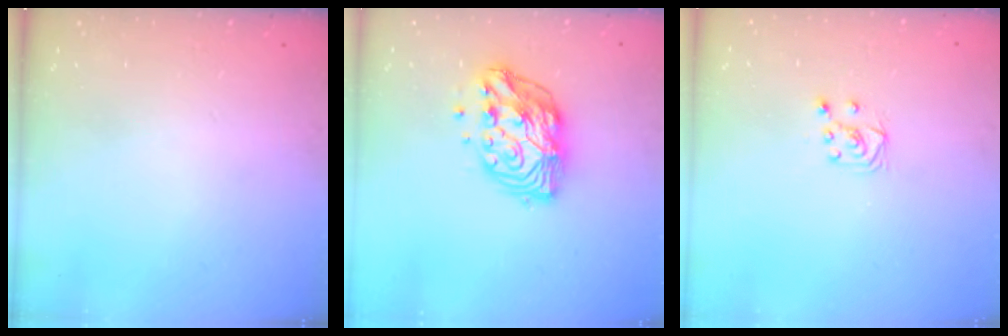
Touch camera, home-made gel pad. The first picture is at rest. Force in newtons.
{"total": 12.6, "press": 12.6, "slide": 1.1}
{"total": 5.2, "press": 5.2, "slide": 0.4}